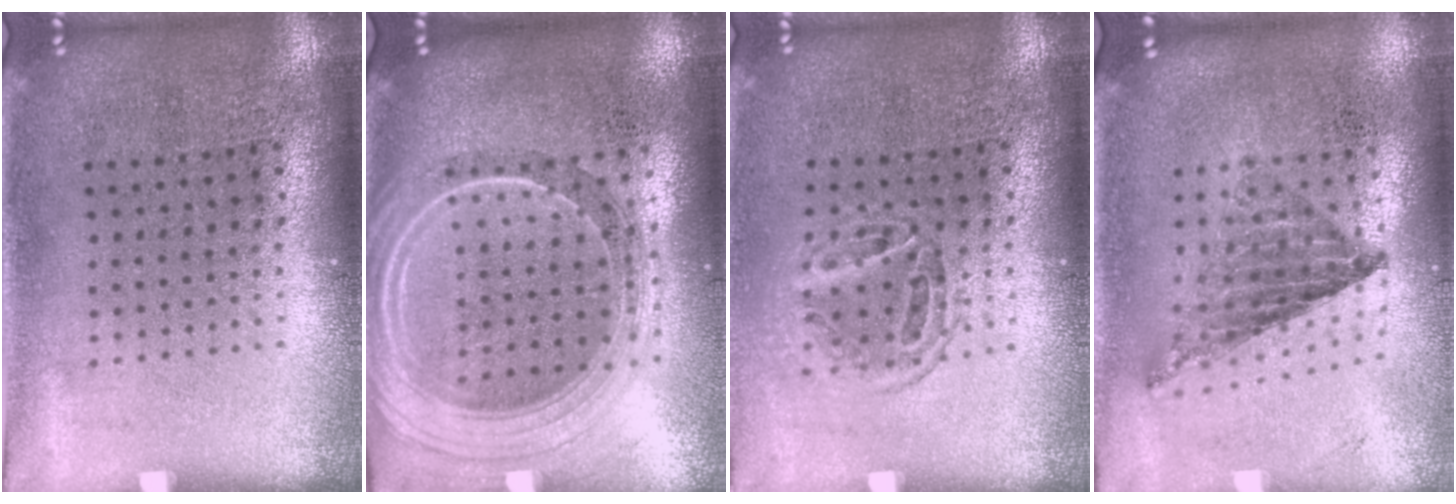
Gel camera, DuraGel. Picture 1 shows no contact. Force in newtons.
{"total": 2.4, "press": 2.1, "slide": 1.2}
{"total": 1.1, "press": 1.0, "slide": 0.5}
{"total": 0.8, "press": 0.8, "slide": 0.2}